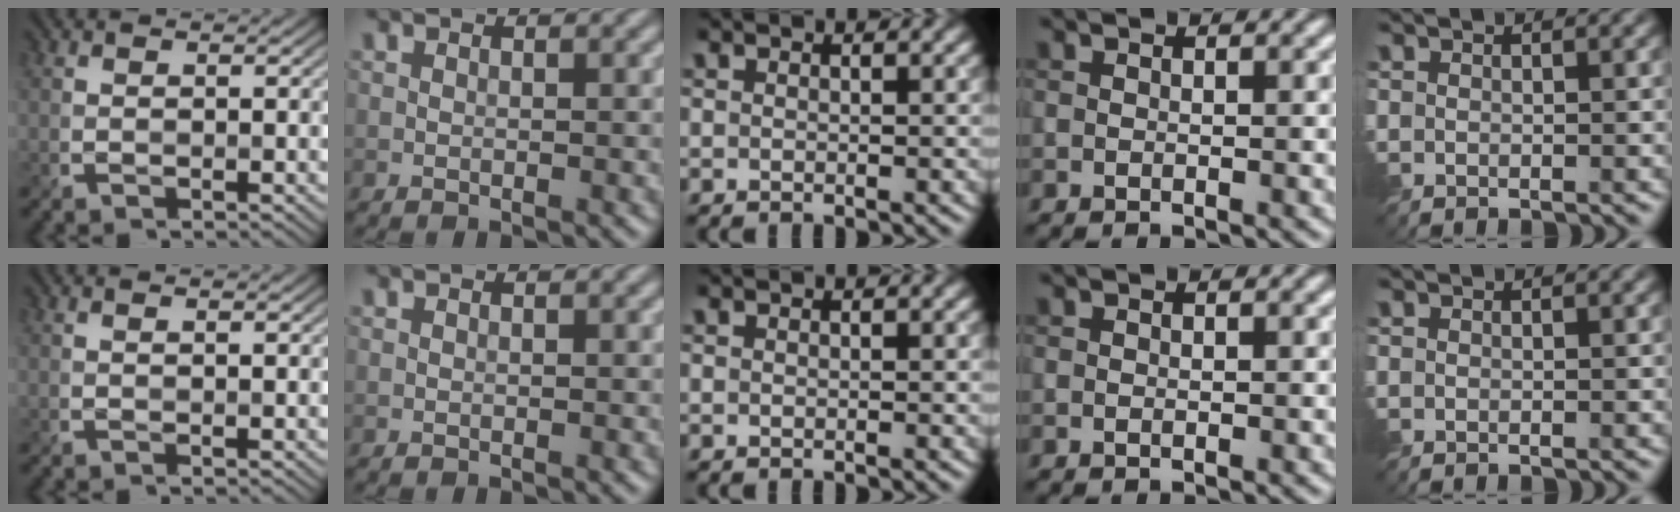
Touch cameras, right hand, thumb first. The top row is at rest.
{"thumb": {"total": 0.6, "force": [0.4, 0.0, 0.4], "torque": [-0.010, -0.002, 0.002]}}